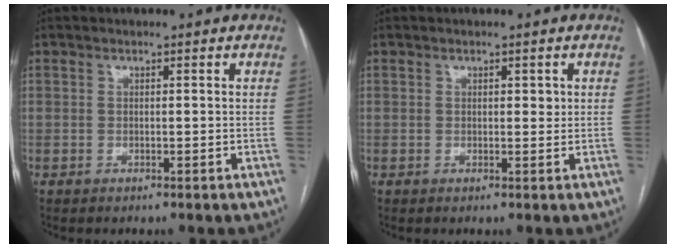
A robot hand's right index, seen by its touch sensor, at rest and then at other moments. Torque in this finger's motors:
{"motor_torque": [0.01, 0.08, 0.02, 0.00]}